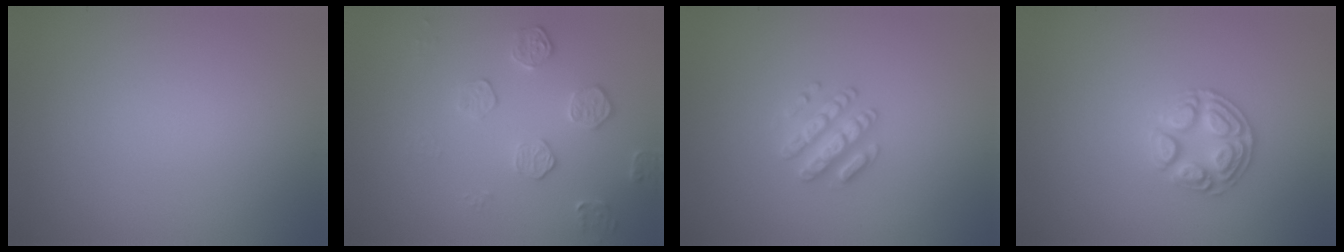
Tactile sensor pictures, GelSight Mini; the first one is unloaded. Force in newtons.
{"total": 2.1, "press": 1.5, "slide": 1.4}
{"total": 2.6, "press": 2.5, "slide": 0.4}
{"total": 2.9, "press": 2.8, "slide": 0.7}